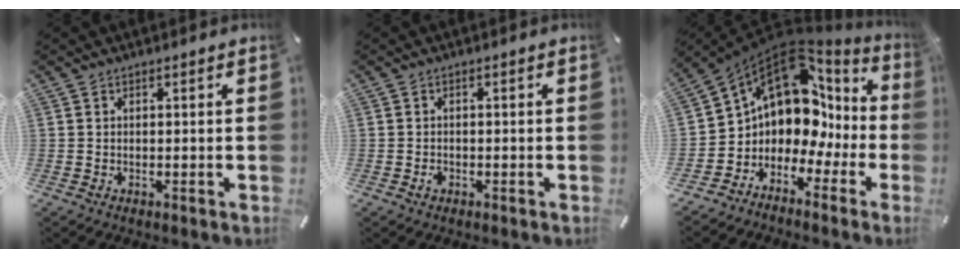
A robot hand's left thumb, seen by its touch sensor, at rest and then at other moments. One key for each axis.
{"total": 1.0, "fx": -0.5, "fy": 0.7, "fz": 0.5, "tx": -0.010, "ty": 0.003, "tz": -0.010}
{"total": 12.8, "fx": 5.0, "fy": 9.4, "fz": 7.1, "tx": -0.121, "ty": -0.059, "tz": 0.082}